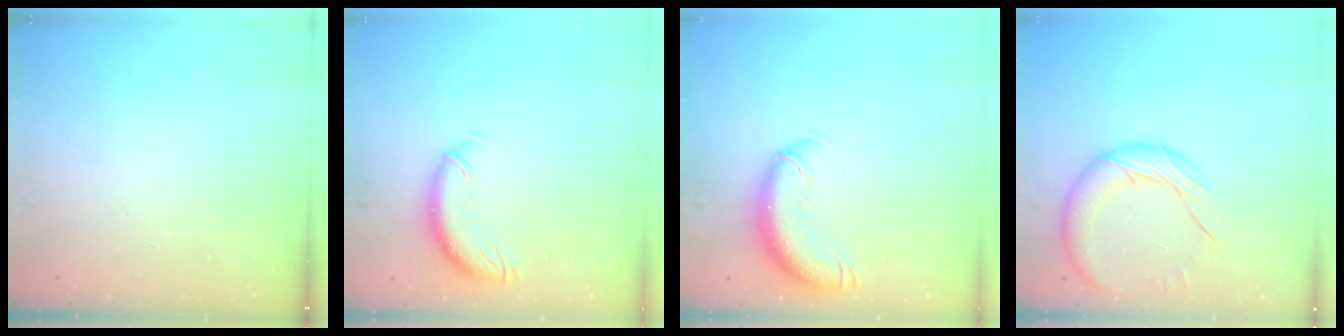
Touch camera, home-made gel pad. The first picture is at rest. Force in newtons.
{"total": 11.0, "press": 11.0, "slide": 0.8}
{"total": 13.1, "press": 12.7, "slide": 3.3}
{"total": 15.2, "press": 15.1, "slide": 1.6}